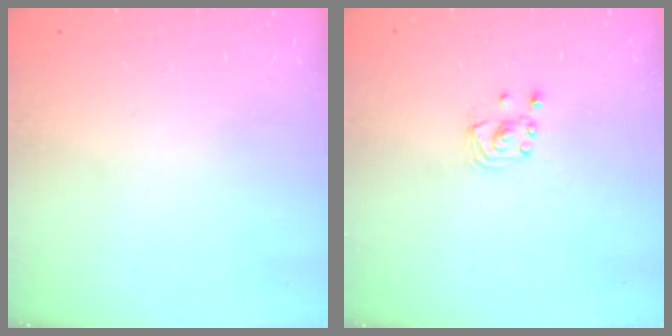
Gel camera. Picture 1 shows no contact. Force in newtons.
{"total": 2.2, "press": 2.2, "slide": 0.2}